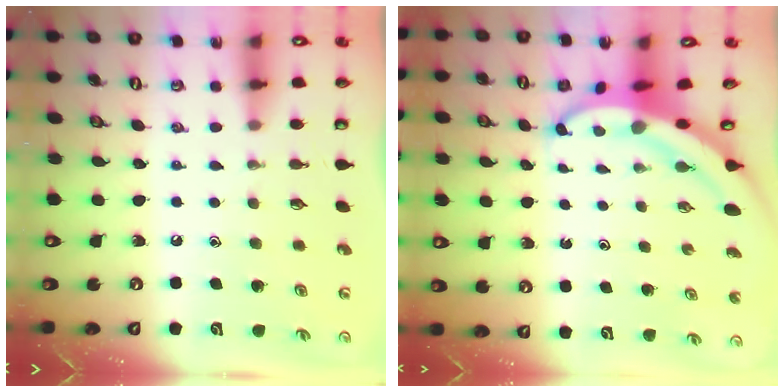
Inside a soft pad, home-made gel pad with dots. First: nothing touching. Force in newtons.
{"total": 5.4, "press": 5.4, "slide": 0.5}